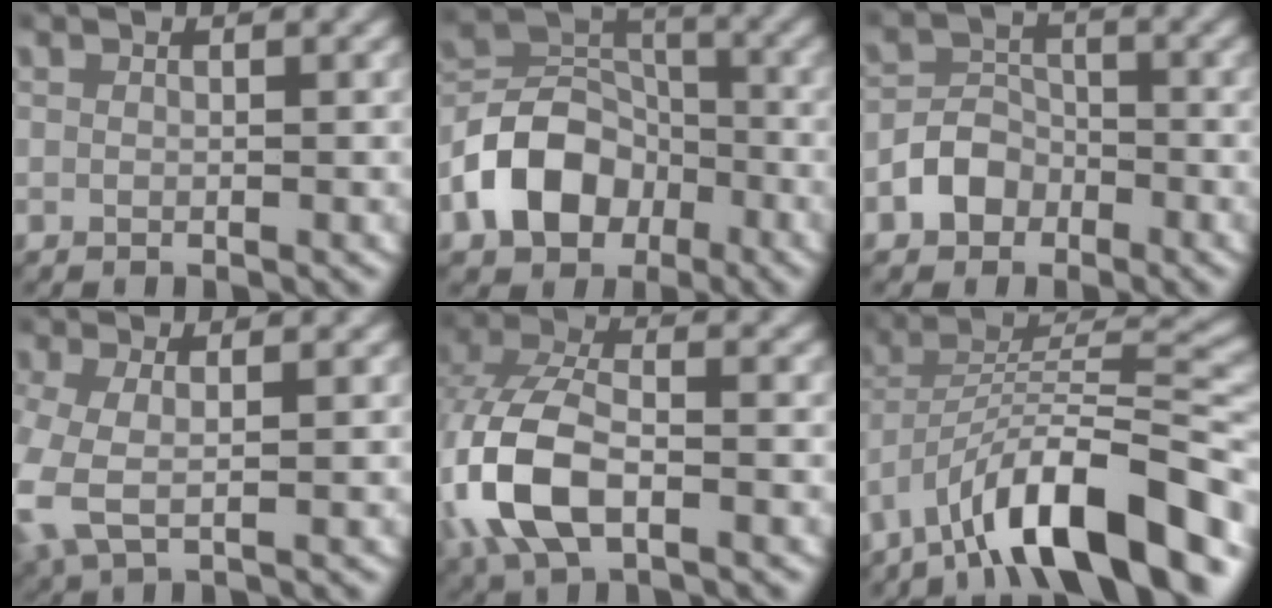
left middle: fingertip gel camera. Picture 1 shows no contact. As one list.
[{"total": 8.3, "force": [-2.9, 6.6, 4.0], "torque": [-0.066, -0.008, -0.054]}, {"total": 3.6, "force": [-1.8, 3.0, 1.0], "torque": [-0.019, 0.000, -0.038]}, {"total": 5.4, "force": [-0.5, 3.8, 3.8], "torque": [-0.122, -0.020, 0.001]}, {"total": 7.5, "force": [-1.0, 4.4, 6.0], "torque": [-0.160, -0.017, -0.011]}, {"total": 9.8, "force": [-5.2, 3.9, 7.3], "torque": [-0.126, -0.006, -0.070]}]